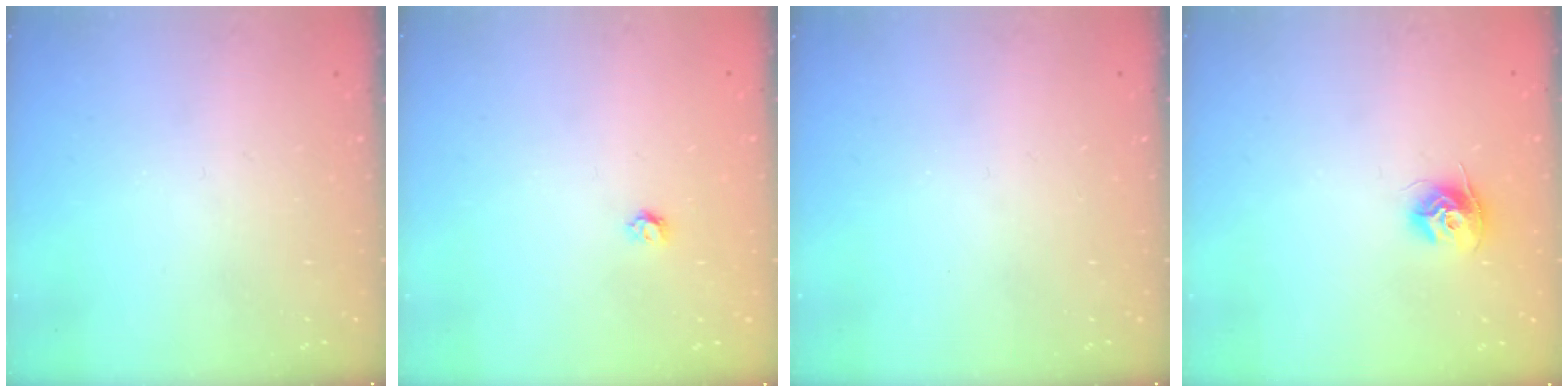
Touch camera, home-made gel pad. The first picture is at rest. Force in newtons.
{"total": 3.3, "press": 3.3, "slide": 0.3}
{"total": 0.0}
{"total": 9.7, "press": 9.7, "slide": 0.5}